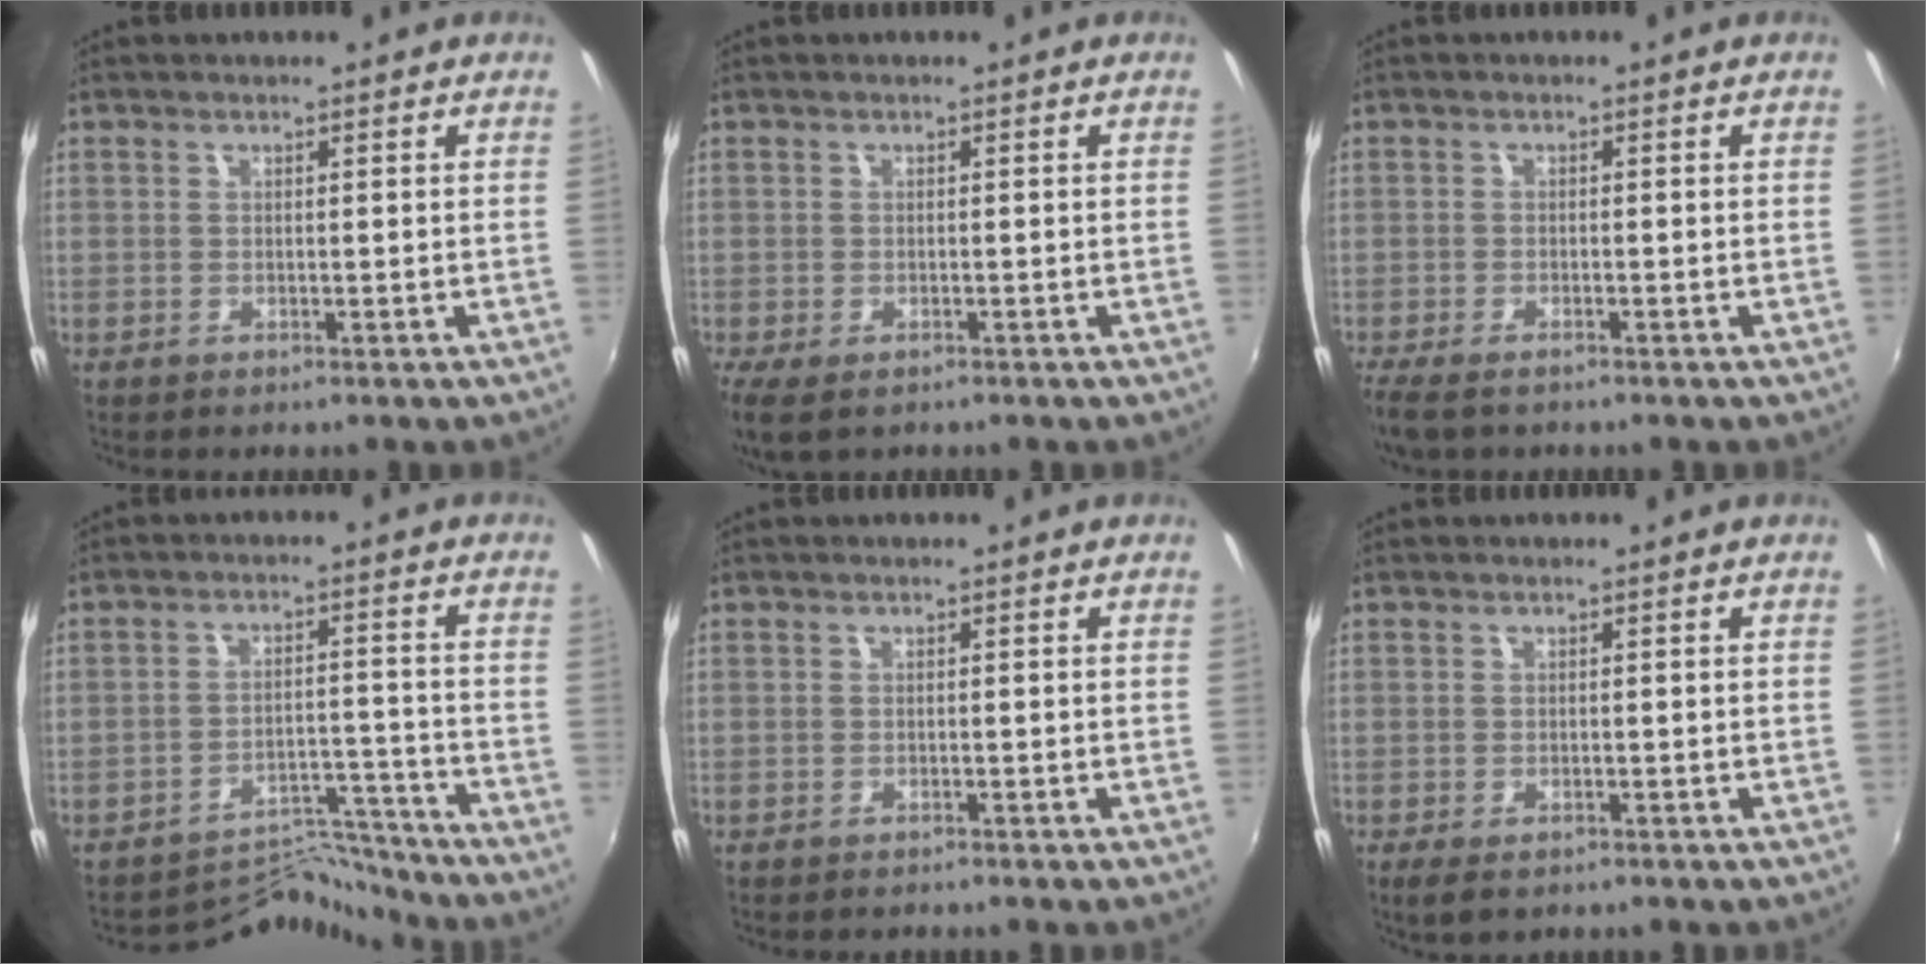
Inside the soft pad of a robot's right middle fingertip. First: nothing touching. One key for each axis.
{"total": 4.8, "fx": -2.9, "fy": 2.1, "fz": 3.2, "tx": -0.067, "ty": -0.023, "tz": -0.046}
{"total": 6.0, "fx": -4.6, "fy": 1.9, "fz": 3.3, "tx": -0.082, "ty": -0.030, "tz": -0.086}
{"total": 8.1, "fx": -8.0, "fy": 0.5, "fz": -1.3, "tx": 0.006, "ty": 0.027, "tz": -0.129}
{"total": 0.8, "fx": -0.8, "fy": 0.2, "fz": 0.1, "tx": -0.004, "ty": -0.001, "tz": -0.011}
{"total": 3.0, "fx": -1.9, "fy": 1.4, "fz": 1.9, "tx": -0.037, "ty": -0.013, "tz": -0.029}